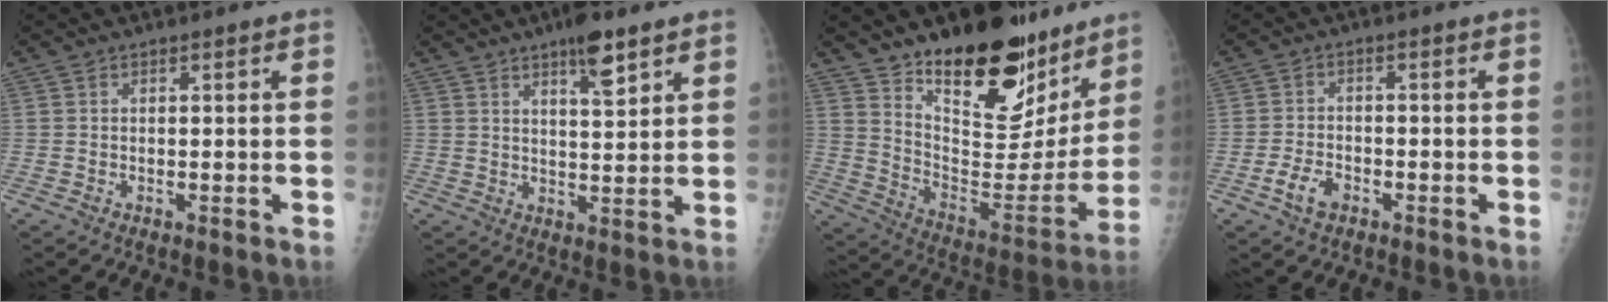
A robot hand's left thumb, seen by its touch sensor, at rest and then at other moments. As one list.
[{"total": 6.9, "force": [4.5, 1.8, 5.0], "torque": [-0.070, -0.024, 0.069]}, {"total": 26.8, "force": [18.6, 11.7, 15.3], "torque": [-0.180, -0.103, 0.296]}, {"total": 4.2, "force": [-2.2, 2.5, 2.5], "torque": [-0.044, 0.012, -0.041]}]